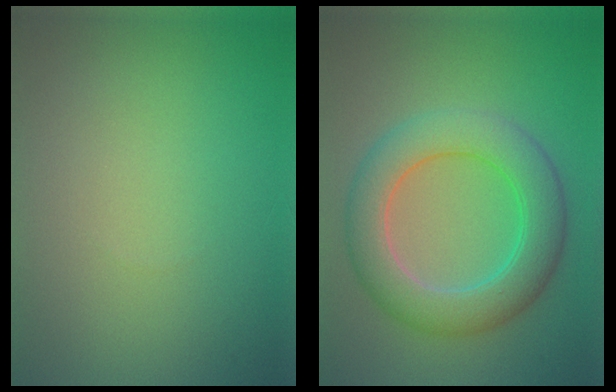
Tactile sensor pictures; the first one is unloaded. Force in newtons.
{"total": 6.8, "press": 6.8, "slide": 0.3}